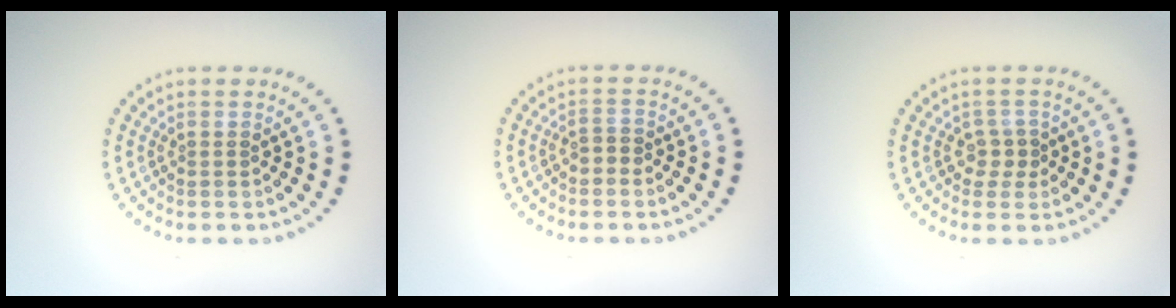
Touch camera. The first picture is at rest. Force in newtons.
{"total": 1.0, "press": 0.9, "slide": 0.5}
{"total": 1.6, "press": 1.4, "slide": 0.9}